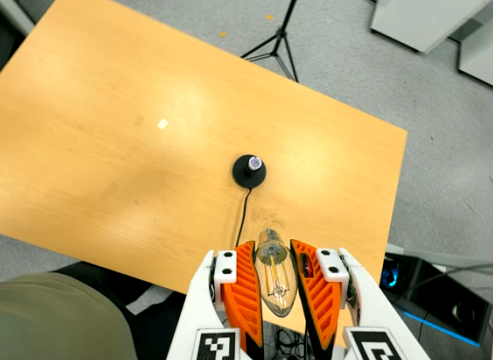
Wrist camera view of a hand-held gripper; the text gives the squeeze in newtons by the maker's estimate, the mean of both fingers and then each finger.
{"total": 22.3, "left": 23.7, "right": 20.9}